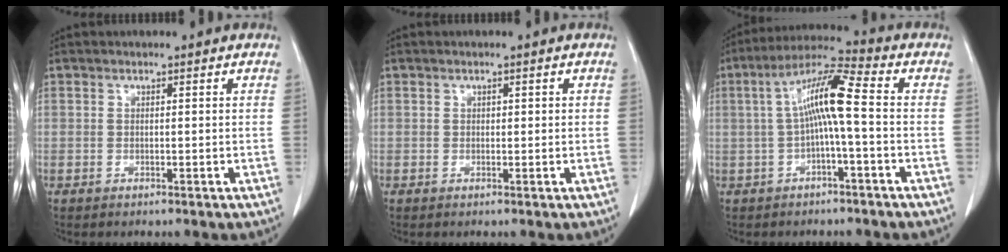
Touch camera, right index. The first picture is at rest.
{"total": 0.6, "force": [0.1, 0.3, 0.5], "torque": [-0.007, 0.001, 0.003]}
{"total": 8.8, "force": [-0.1, 0.2, 8.8], "torque": [-0.163, 0.027, -0.007]}